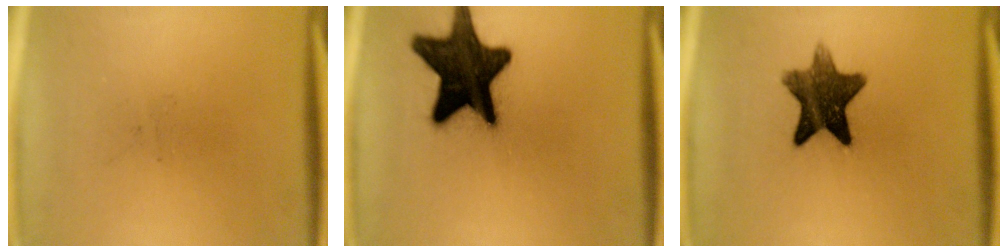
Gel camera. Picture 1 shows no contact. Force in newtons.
{"total": 19.0}
{"total": 10.9}